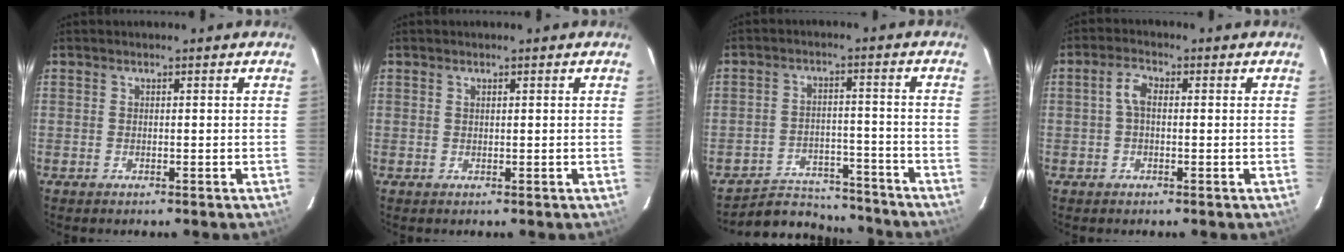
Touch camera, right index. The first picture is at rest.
{"total": 0.0}
{"total": 12.7, "force": [-11.7, 4.5, 1.9], "torque": [-0.050, 0.028, -0.161]}
{"total": 3.0, "force": [0.0, 1.7, 2.5], "torque": [-0.053, 0.011, 0.001]}